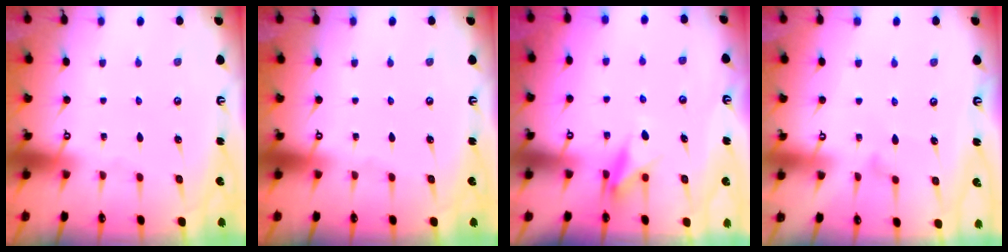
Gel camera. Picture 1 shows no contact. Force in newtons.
{"total": 0.0}
{"total": 8.0, "press": 8.0, "slide": 0.5}
{"total": 8.2, "press": 8.1, "slide": 0.4}